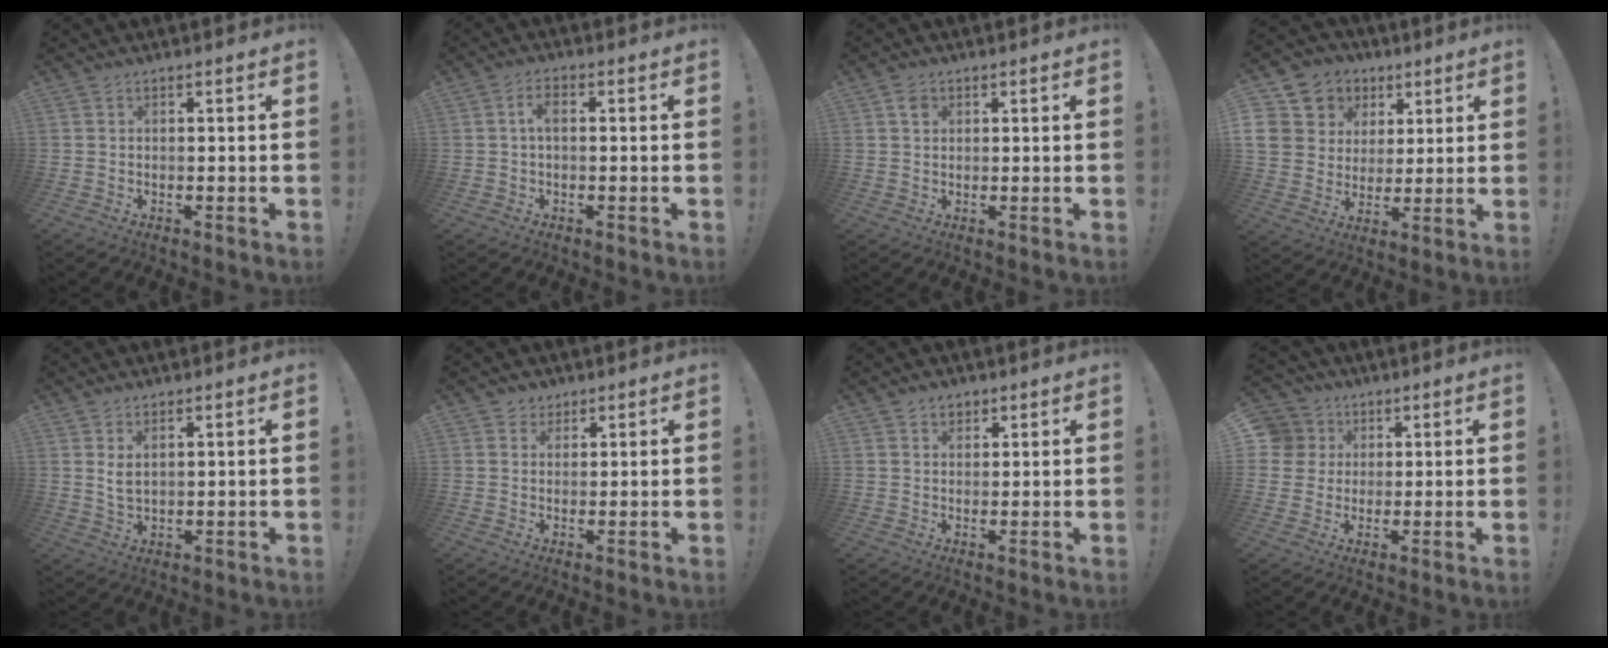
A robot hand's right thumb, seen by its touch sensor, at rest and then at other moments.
{"total": 3.5, "force": [0.2, 1.7, 3.0], "torque": [-0.052, 0.008, 0.001]}
{"total": 2.2, "force": [0.9, 1.8, 0.9], "torque": [-0.010, 0.001, 0.014]}
{"total": 11.7, "force": [4.0, 10.6, 3.2], "torque": [-0.055, -0.018, 0.095]}
{"total": 4.0, "force": [2.1, 1.9, 2.9], "torque": [-0.042, -0.011, 0.037]}
{"total": 3.1, "force": [1.9, 2.5, 0.1], "torque": [0.006, -0.010, 0.033]}
{"total": 3.2, "force": [2.0, 2.5, 0.7], "torque": [-0.003, -0.008, 0.035]}
{"total": 7.6, "force": [1.6, 7.3, 1.5], "torque": [-0.022, -0.006, 0.033]}